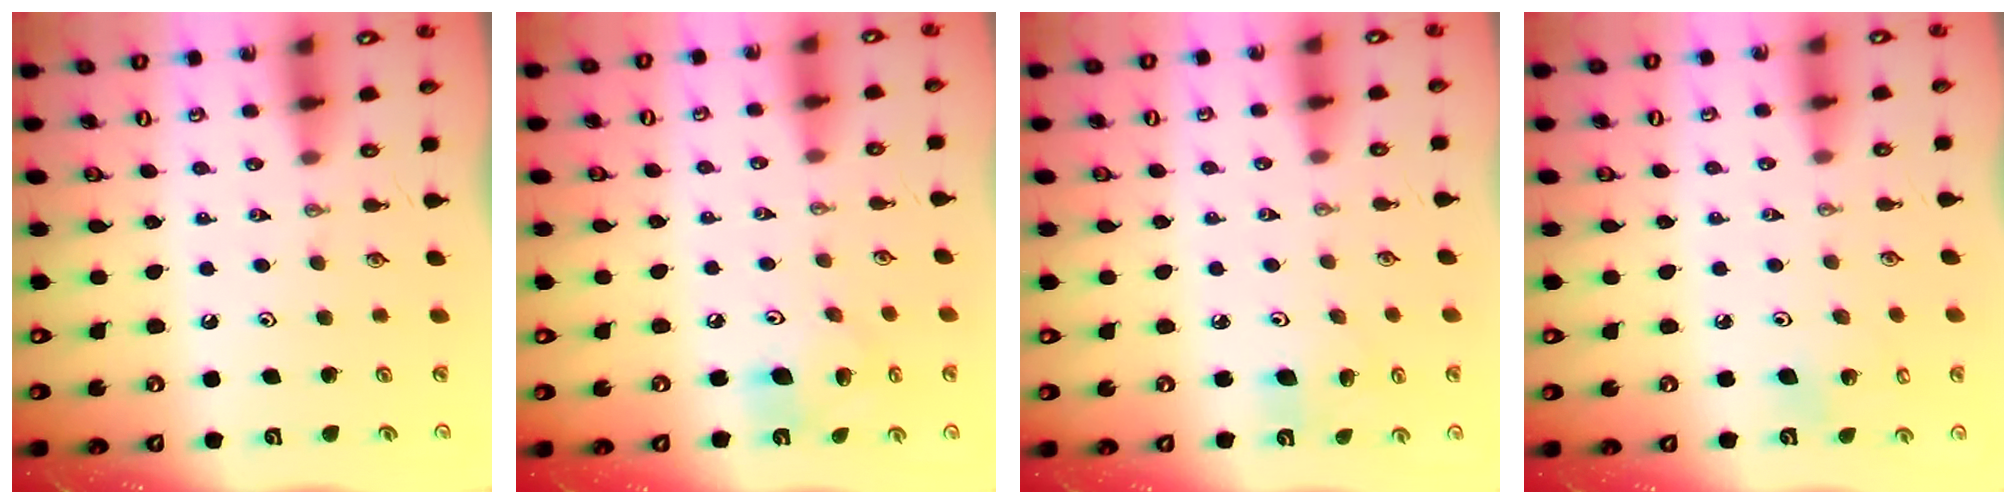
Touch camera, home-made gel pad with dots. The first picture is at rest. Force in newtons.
{"total": 12.0, "press": 11.9, "slide": 2.0}
{"total": 6.1, "press": 6.0, "slide": 1.0}
{"total": 6.3, "press": 6.2, "slide": 1.1}